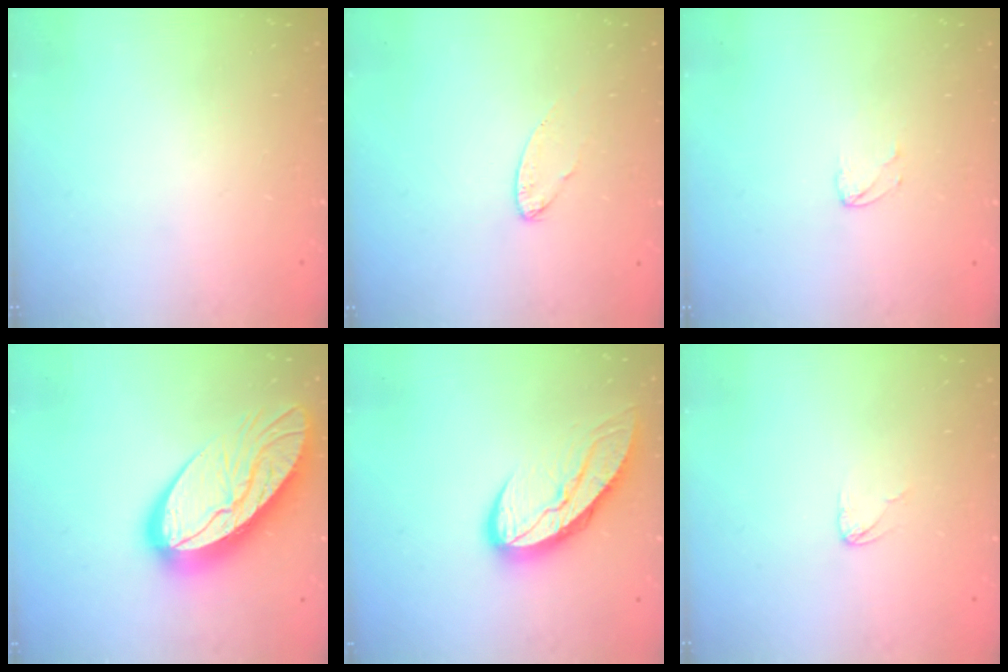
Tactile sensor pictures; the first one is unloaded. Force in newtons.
{"total": 5.7, "press": 5.6, "slide": 0.5}
{"total": 3.6, "press": 3.6, "slide": 0.3}
{"total": 20.9, "press": 20.8, "slide": 2.2}
{"total": 9.8, "press": 9.7, "slide": 1.1}
{"total": 2.7, "press": 2.7, "slide": 0.2}